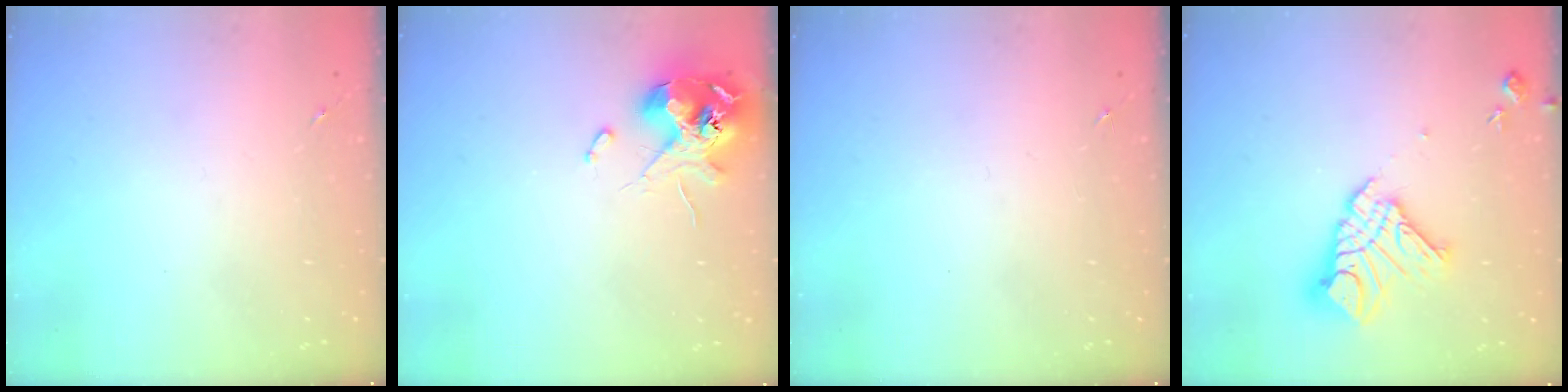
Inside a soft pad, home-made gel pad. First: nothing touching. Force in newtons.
{"total": 12.1, "press": 11.9, "slide": 1.8}
{"total": 0.0}
{"total": 15.2, "press": 15.1, "slide": 1.6}